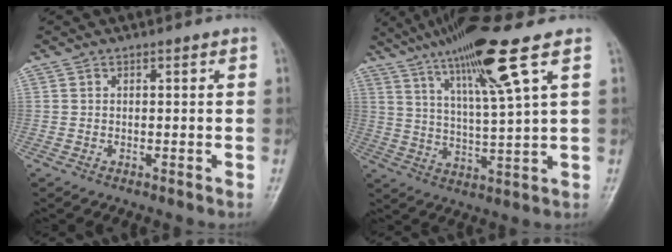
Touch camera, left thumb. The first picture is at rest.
{"total": 15.3, "force": [8.5, 0.4, 12.7], "torque": [-0.226, -0.027, 0.152]}